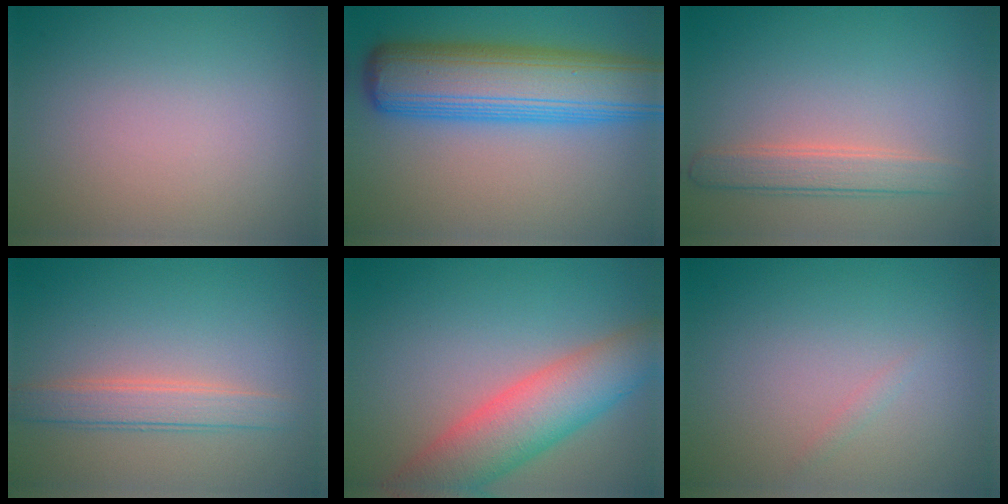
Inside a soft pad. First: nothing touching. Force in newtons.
{"total": 10.2, "press": 10.2, "slide": 0.3}
{"total": 2.6, "press": 2.6, "slide": 0.1}
{"total": 2.8, "press": 2.8, "slide": 0.3}
{"total": 7.6, "press": 7.6, "slide": 0.5}
{"total": 0.6, "press": 0.5, "slide": 0.1}